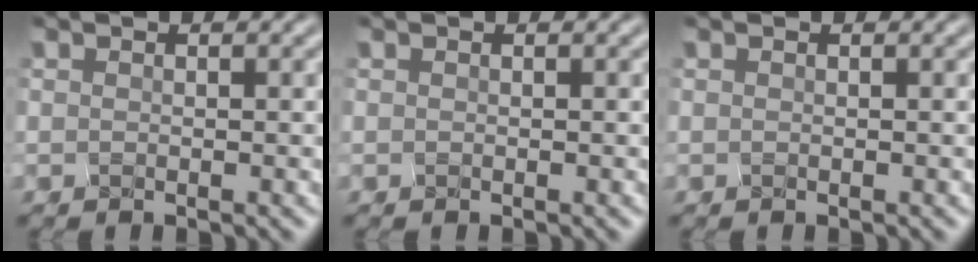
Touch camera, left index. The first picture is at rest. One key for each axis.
{"total": 0.0}
{"total": 0.0}